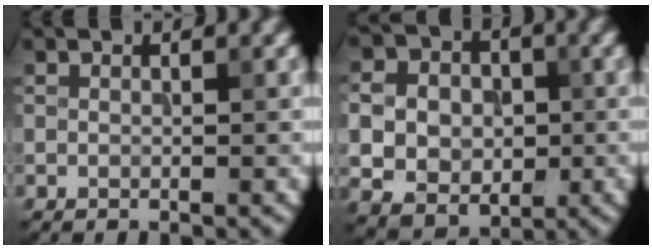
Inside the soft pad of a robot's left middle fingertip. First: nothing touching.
{"total": 8.5, "force": [-0.2, 7.3, 4.4], "torque": [-0.094, 0.006, -0.013]}